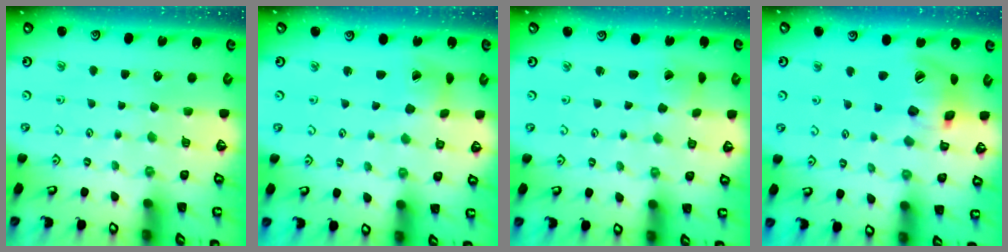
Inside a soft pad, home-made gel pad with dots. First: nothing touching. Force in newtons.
{"total": 3.8, "press": 3.8, "slide": 0.6}
{"total": 1.4, "press": 1.4, "slide": 0.3}
{"total": 15.8, "press": 15.6, "slide": 2.5}